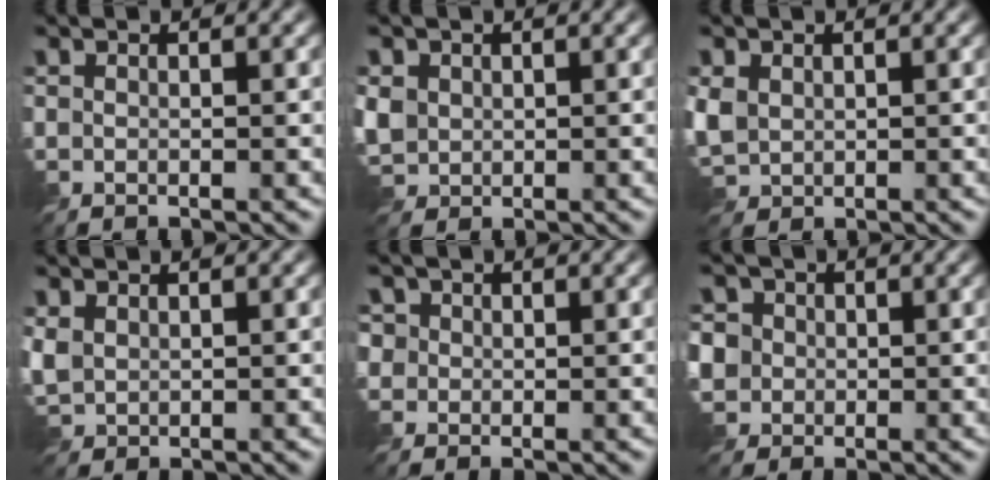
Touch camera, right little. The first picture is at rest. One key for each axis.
{"total": 2.9, "fx": 0.4, "fy": 2.6, "fz": 1.3, "tx": -0.041, "ty": 0.000, "tz": 0.007}
{"total": 3.2, "fx": 0.6, "fy": 2.6, "fz": 1.8, "tx": -0.053, "ty": 0.000, "tz": 0.009}
{"total": 2.2, "fx": 0.6, "fy": 1.7, "fz": 1.2, "tx": -0.038, "ty": 0.001, "tz": 0.013}
{"total": 4.4, "fx": 1.9, "fy": 3.6, "fz": 1.8, "tx": -0.064, "ty": 0.008, "tz": 0.031}
{"total": 6.9, "fx": 1.5, "fy": 6.1, "fz": 2.8, "tx": -0.076, "ty": 0.025, "tz": 0.008}